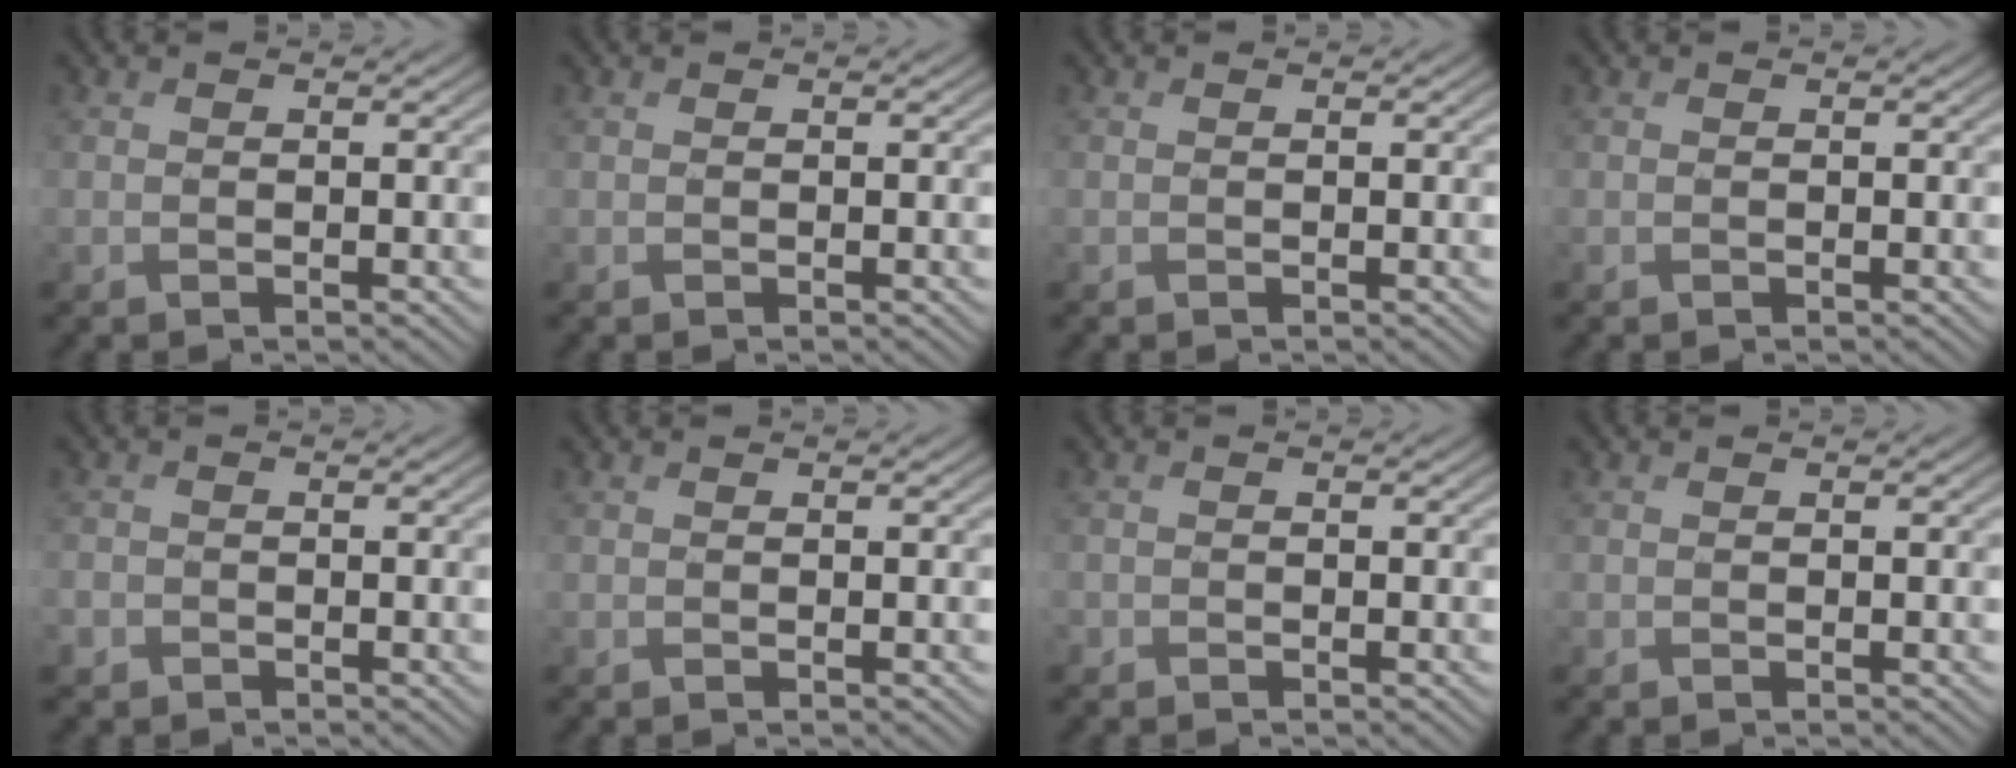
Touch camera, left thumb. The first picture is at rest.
{"total": 0.0}
{"total": 0.0}
{"total": 0.0}
{"total": 1.8, "force": [-1.2, 1.3, 0.4], "torque": [-0.011, -0.007, -0.030]}
{"total": 0.0}
{"total": 0.7, "force": [-0.6, 0.4, 0.0], "torque": [0.001, -0.002, -0.013]}
{"total": 0.0}